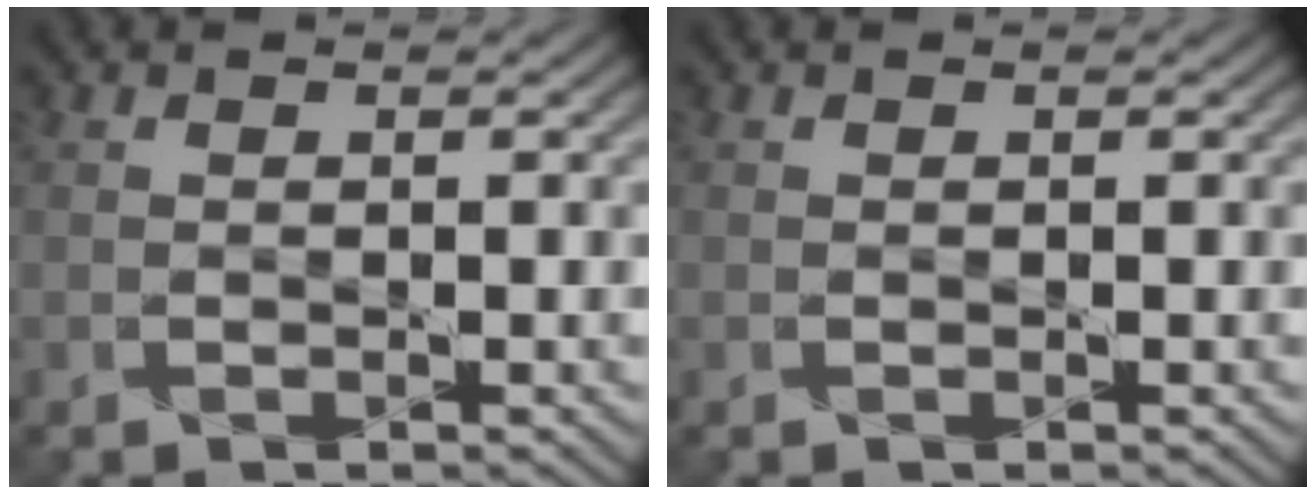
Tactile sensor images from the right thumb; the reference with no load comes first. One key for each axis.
{"total": 0.0}